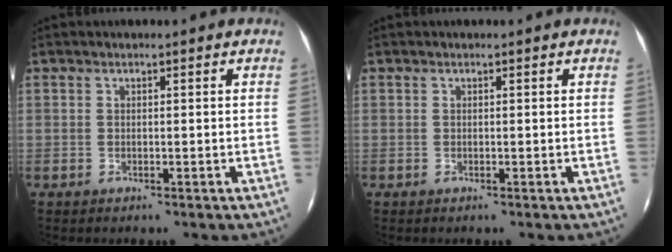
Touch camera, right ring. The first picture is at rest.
{"total": 0.0}